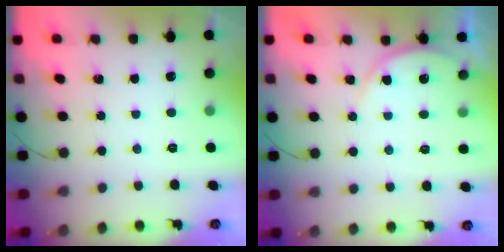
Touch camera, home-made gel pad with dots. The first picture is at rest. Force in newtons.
{"total": 5.0, "press": 5.0, "slide": 0.5}